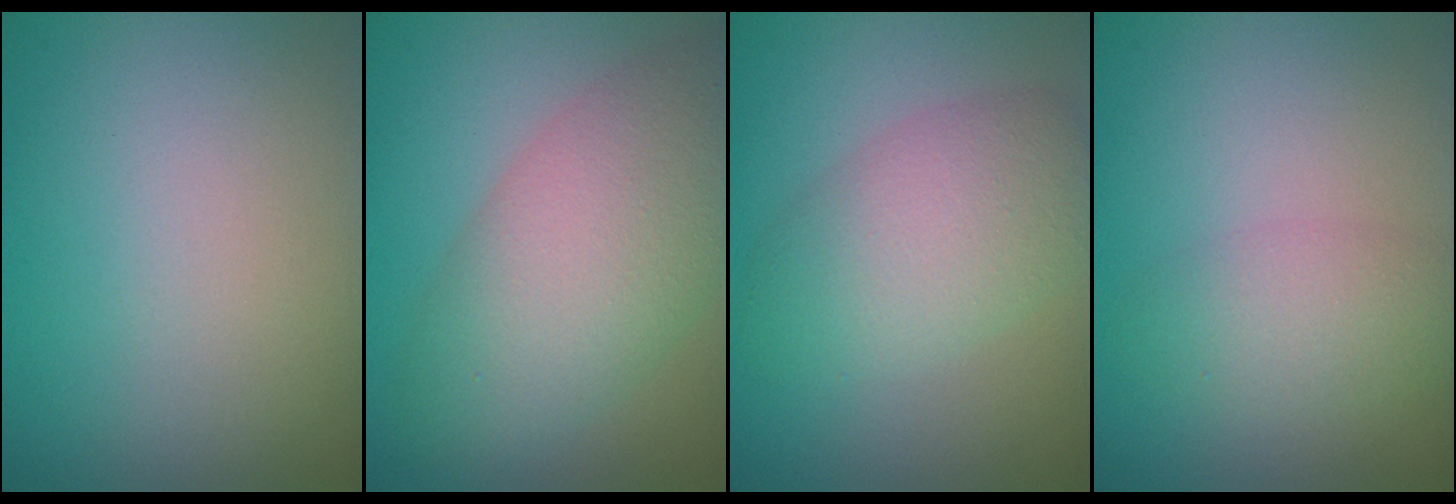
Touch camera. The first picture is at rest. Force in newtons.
{"total": 8.0, "press": 8.0, "slide": 0.2}
{"total": 5.2, "press": 5.2, "slide": 0.0}
{"total": 2.7, "press": 2.7, "slide": 0.1}